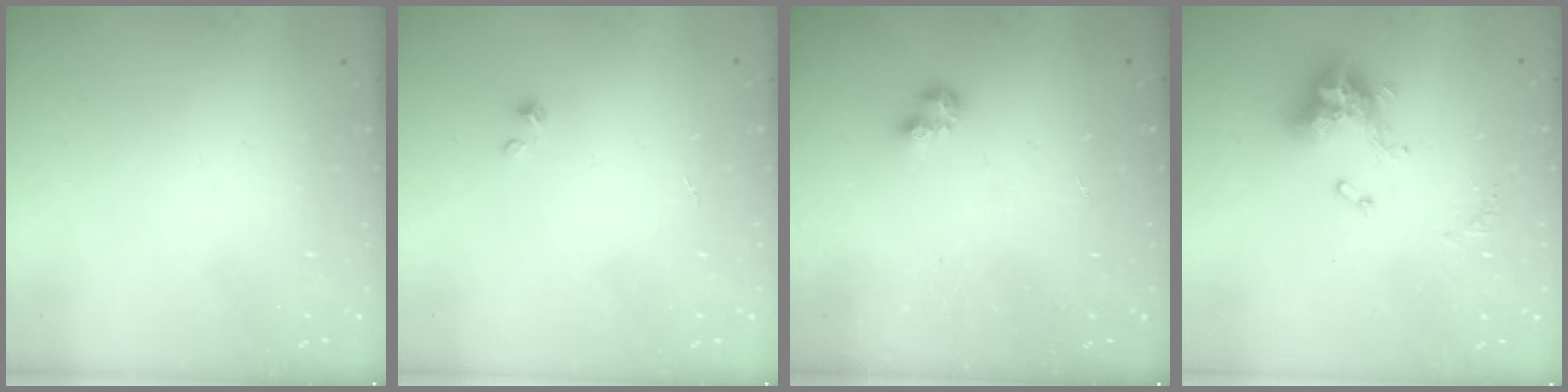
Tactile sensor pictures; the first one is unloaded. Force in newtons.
{"total": 0.6, "press": 0.6, "slide": 0.1}
{"total": 2.2, "press": 2.2, "slide": 0.3}
{"total": 11.3, "press": 11.3, "slide": 1.0}